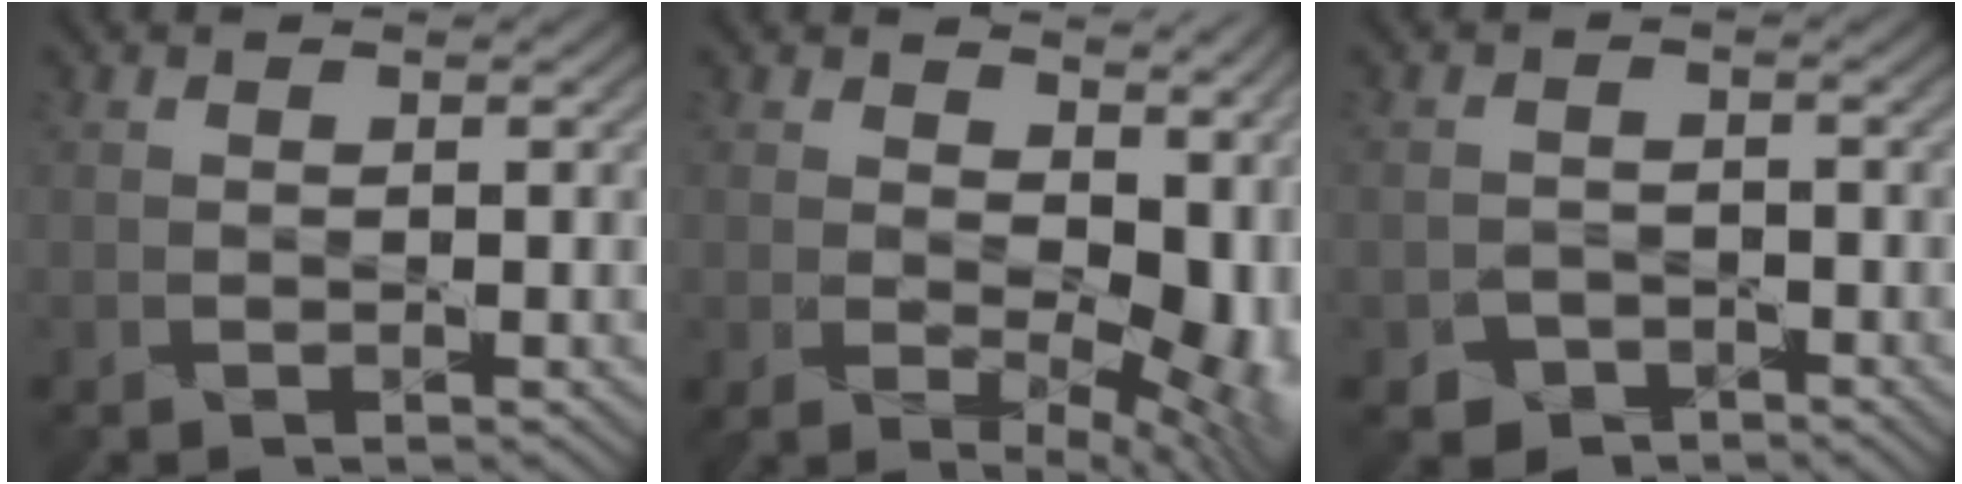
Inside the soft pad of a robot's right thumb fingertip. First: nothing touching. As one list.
[{"total": 12.3, "force": [2.5, 7.5, 9.4], "torque": [-0.120, -0.020, 0.073]}, {"total": 2.7, "force": [-1.9, 1.8, 0.6], "torque": [-0.006, -0.004, -0.037]}]